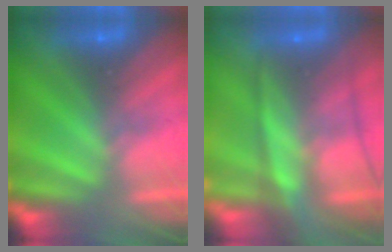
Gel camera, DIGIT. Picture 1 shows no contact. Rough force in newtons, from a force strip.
{"total": 6.9}